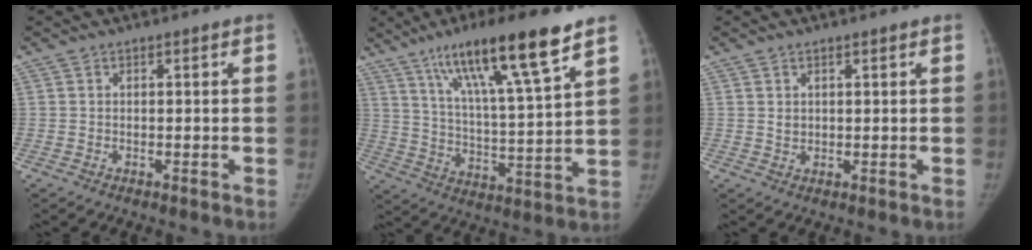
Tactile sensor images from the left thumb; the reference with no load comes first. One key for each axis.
{"total": 18.9, "fx": 11.9, "fy": 2.1, "fz": 14.6, "tx": -0.239, "ty": -0.045, "tz": 0.204}
{"total": 1.5, "fx": 0.8, "fy": 1.1, "fz": 0.7, "tx": -0.003, "ty": -0.006, "tz": 0.016}